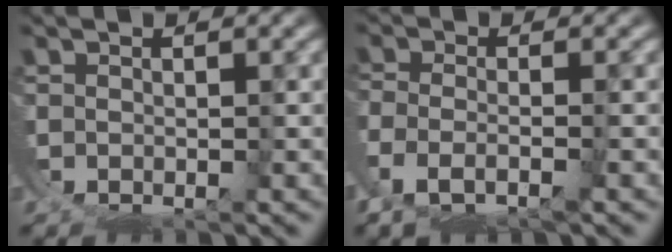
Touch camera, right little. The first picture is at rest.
{"total": 3.3, "force": [-1.4, 1.0, 2.8], "torque": [-0.065, -0.018, -0.012]}